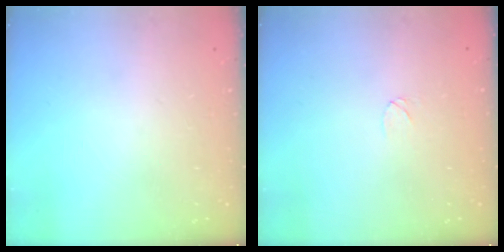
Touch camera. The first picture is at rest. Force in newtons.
{"total": 3.5, "press": 3.5, "slide": 0.3}